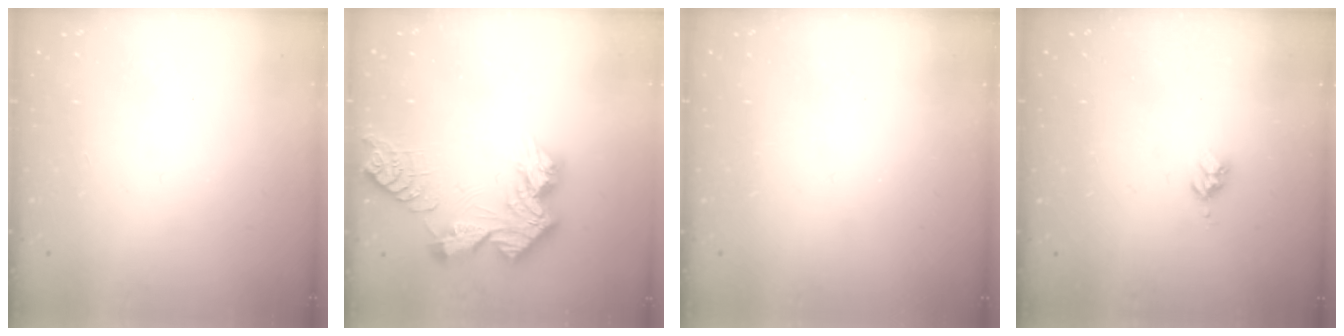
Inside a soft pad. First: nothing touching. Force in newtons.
{"total": 13.3, "press": 13.3, "slide": 1.3}
{"total": 0.0}
{"total": 3.6, "press": 3.5, "slide": 0.4}